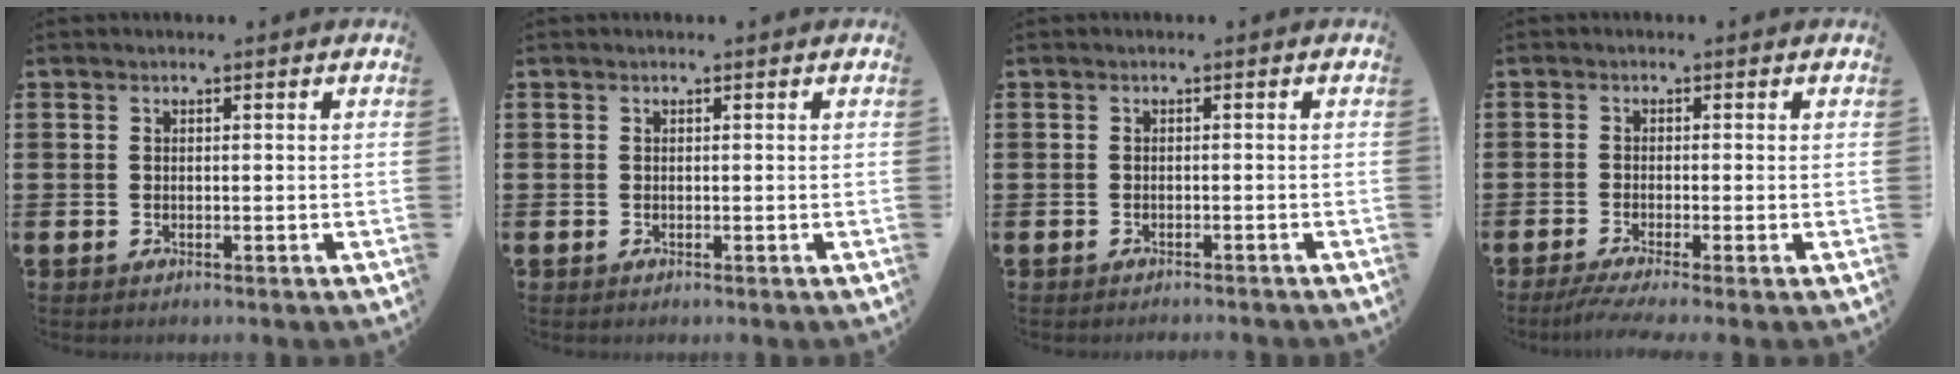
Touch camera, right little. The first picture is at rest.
{"total": 0.0}
{"total": 0.6, "force": [-0.6, -0.1, 0.0], "torque": [0.001, -0.001, -0.012]}
{"total": 1.8, "force": [-1.1, 0.0, 1.5], "torque": [-0.026, -0.002, -0.020]}